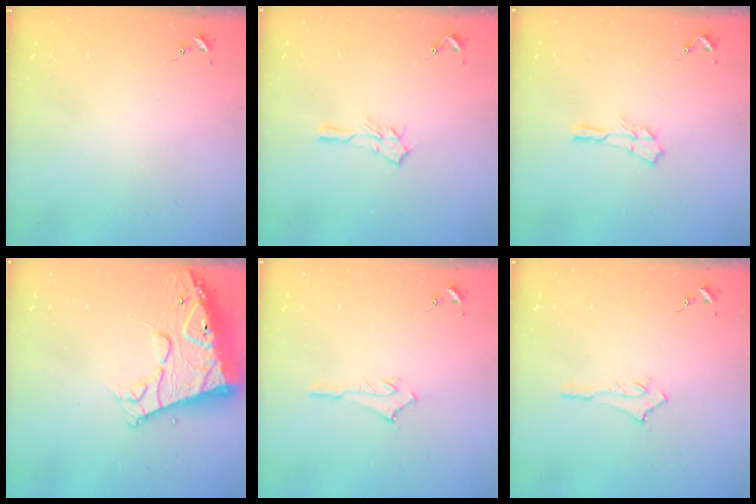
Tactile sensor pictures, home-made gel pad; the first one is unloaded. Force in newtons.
{"total": 7.8, "press": 7.8, "slide": 0.7}
{"total": 6.3, "press": 6.3, "slide": 0.3}
{"total": 18.2, "press": 18.1, "slide": 1.8}
{"total": 2.6, "press": 2.6, "slide": 0.3}
{"total": 2.8, "press": 2.8, "slide": 0.4}